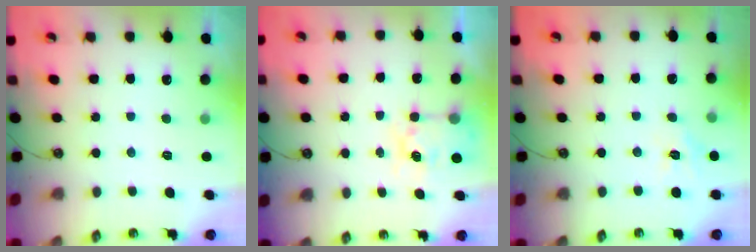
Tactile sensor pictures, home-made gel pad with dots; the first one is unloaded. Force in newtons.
{"total": 6.1, "press": 6.0, "slide": 0.7}
{"total": 5.1, "press": 5.1, "slide": 0.2}